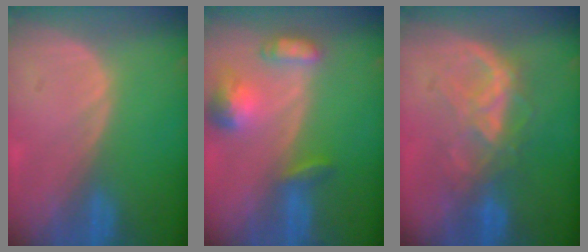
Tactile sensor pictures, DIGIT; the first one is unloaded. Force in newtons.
{"total": 6.8, "press": 6.4, "slide": 2.4}
{"total": 6.4, "press": 6.4, "slide": 0.7}